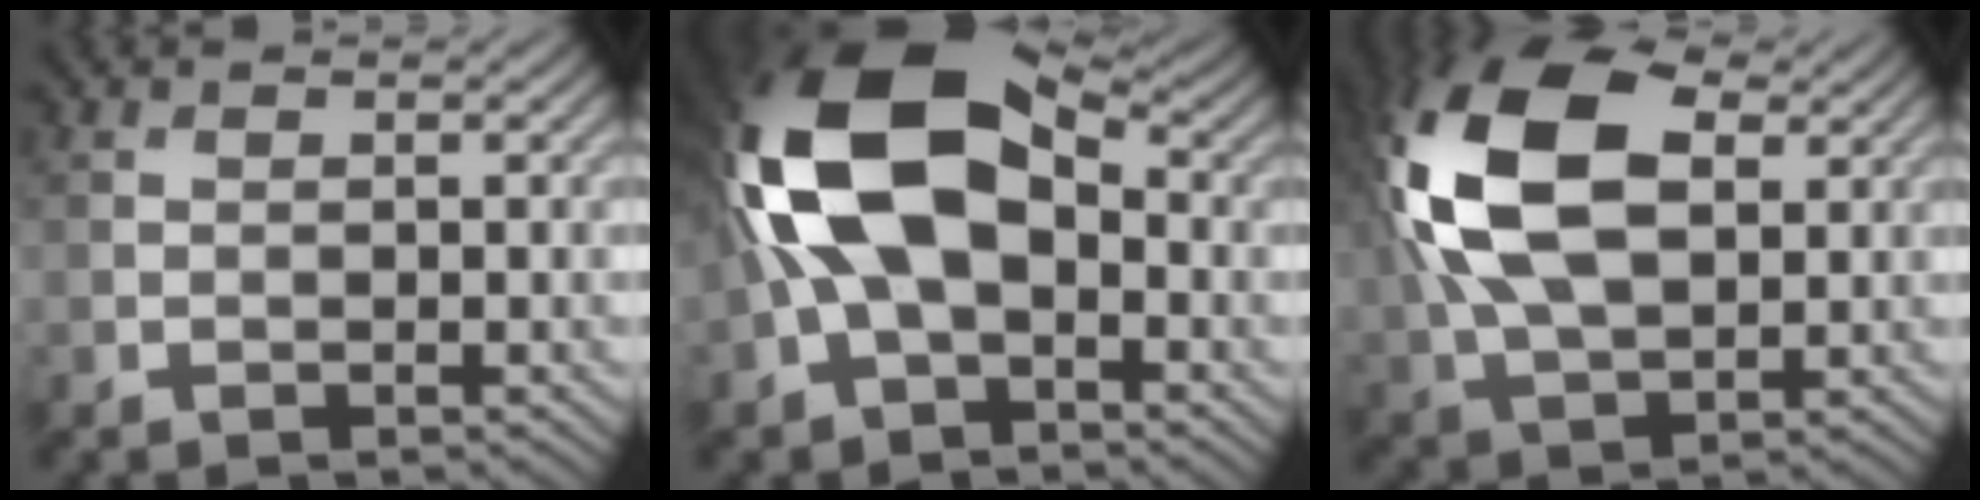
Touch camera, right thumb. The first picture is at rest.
{"total": 15.4, "force": [0.3, 9.2, 12.3], "torque": [-0.262, 0.011, -0.005]}
{"total": 16.0, "force": [3.8, 9.5, 12.4], "torque": [-0.298, 0.016, 0.075]}